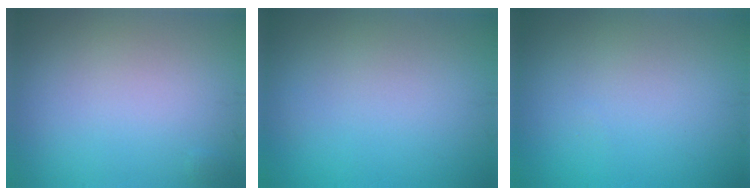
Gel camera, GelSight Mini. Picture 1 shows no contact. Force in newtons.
{"total": 0.0}
{"total": 0.0}